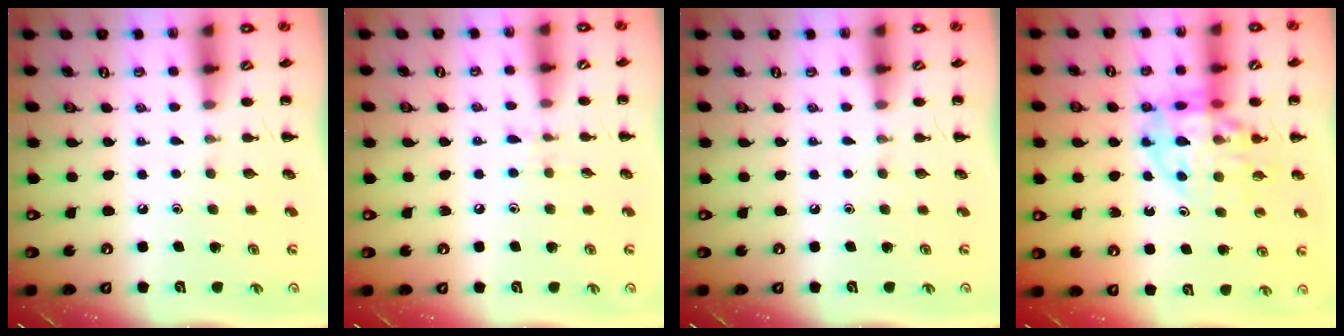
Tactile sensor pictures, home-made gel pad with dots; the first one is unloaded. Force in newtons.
{"total": 6.0, "press": 5.7, "slide": 2.0}
{"total": 0.0}
{"total": 14.7, "press": 14.3, "slide": 3.6}